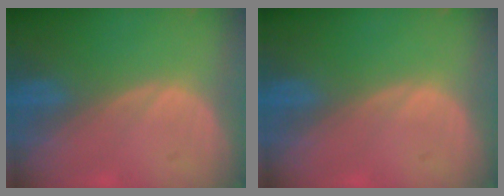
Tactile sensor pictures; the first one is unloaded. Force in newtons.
{"total": 0.0}